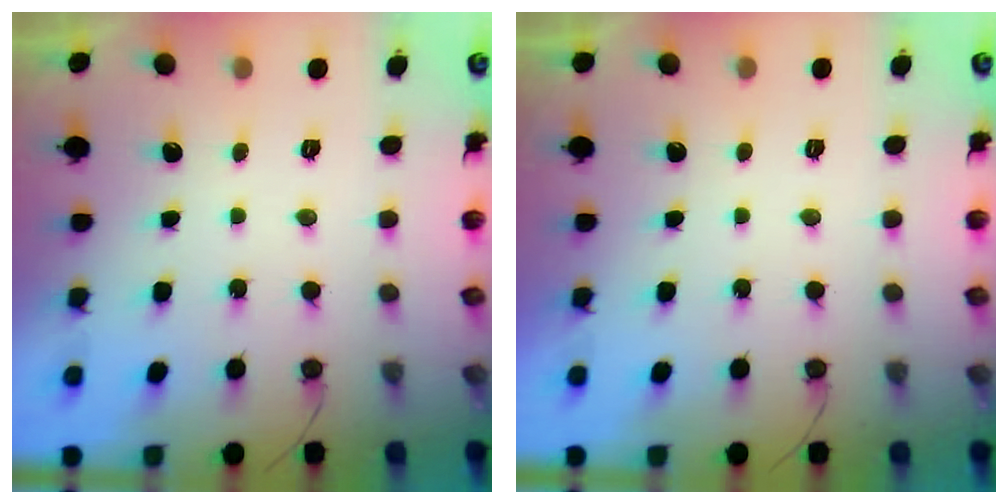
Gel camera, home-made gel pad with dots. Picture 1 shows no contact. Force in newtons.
{"total": 1.9, "press": 1.9, "slide": 0.0}